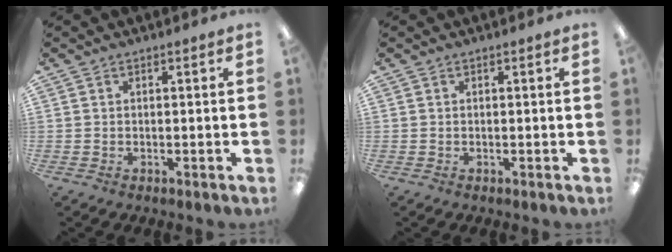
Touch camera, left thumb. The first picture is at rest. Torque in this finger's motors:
{"motor_torque": [-0.07, -0.08, 0.21, 0.38, 0.00]}